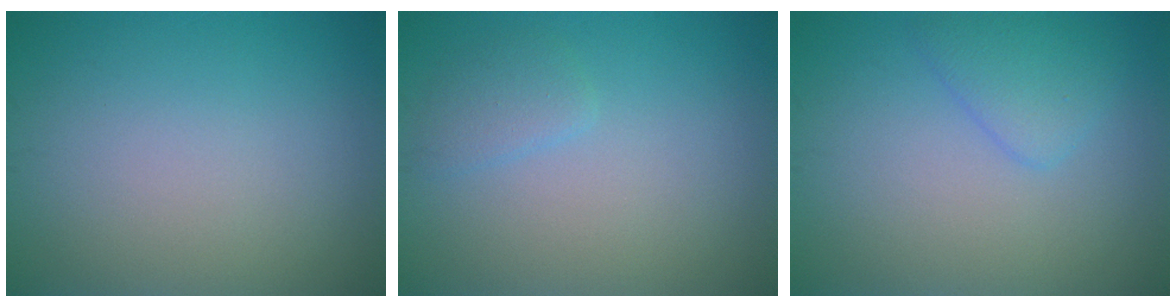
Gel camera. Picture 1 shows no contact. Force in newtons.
{"total": 1.4, "press": 1.4, "slide": 0.2}
{"total": 2.3, "press": 2.3, "slide": 0.2}